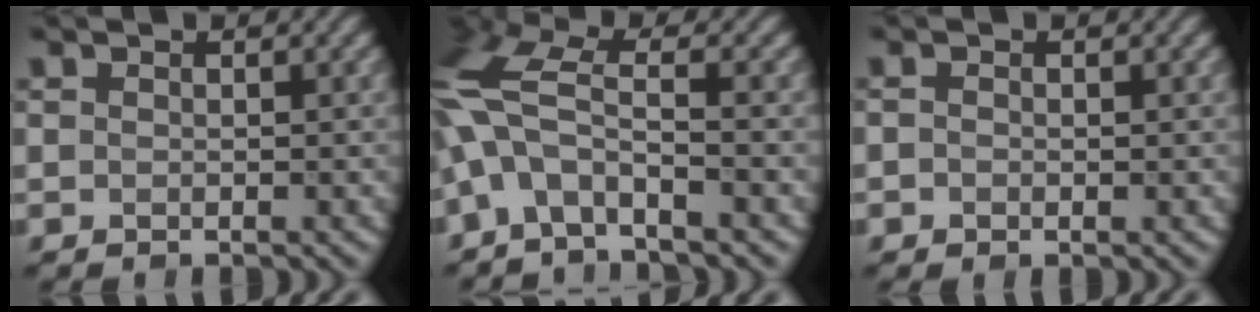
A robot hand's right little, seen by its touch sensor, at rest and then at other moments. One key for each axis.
{"total": 6.3, "fx": -2.0, "fy": 2.6, "fz": 5.4, "tx": -0.122, "ty": 0.013, "tz": -0.059}
{"total": 1.0, "fx": -0.2, "fy": 0.6, "fz": 0.8, "tx": -0.015, "ty": -0.001, "tz": -0.006}